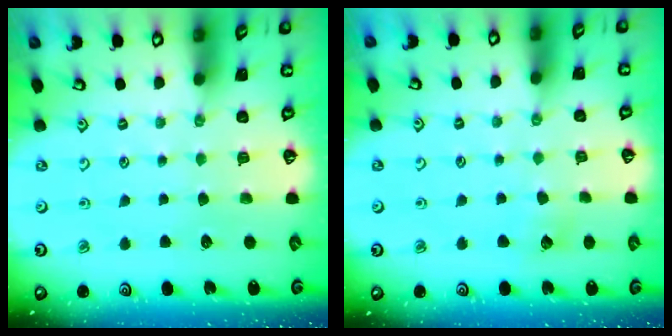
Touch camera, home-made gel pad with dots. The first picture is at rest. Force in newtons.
{"total": 6.5, "press": 6.5, "slide": 0.9}